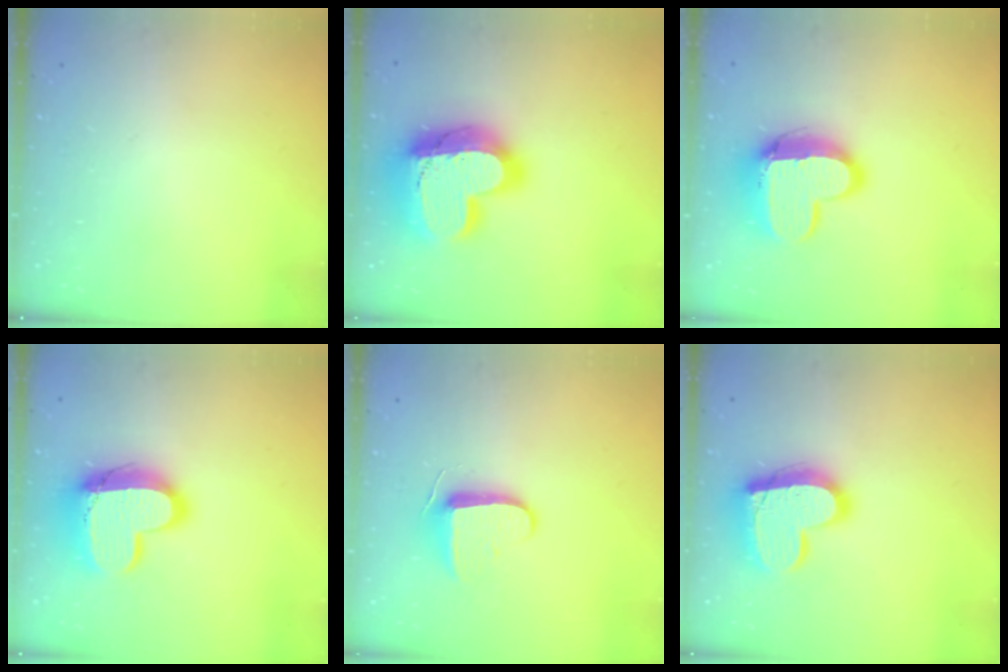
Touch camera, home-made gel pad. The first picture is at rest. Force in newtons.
{"total": 25.8, "press": 25.7, "slide": 1.9}
{"total": 14.2, "press": 14.2, "slide": 1.1}
{"total": 16.7, "press": 16.7, "slide": 1.5}
{"total": 9.3, "press": 9.2, "slide": 1.5}
{"total": 17.6, "press": 17.6, "slide": 1.2}